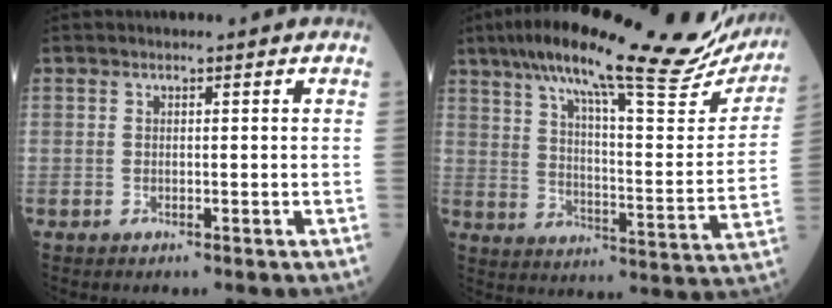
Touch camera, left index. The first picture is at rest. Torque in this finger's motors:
{"motor_torque": [1.00, -1.14, 0.56, 0.21]}